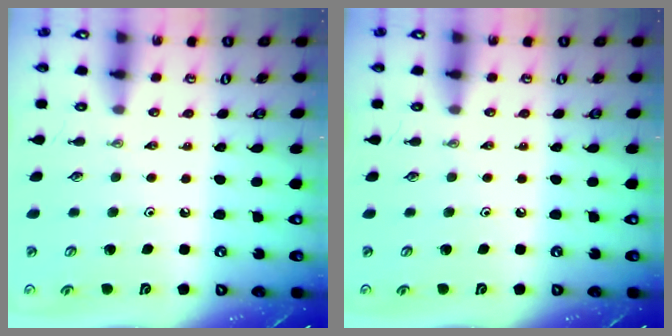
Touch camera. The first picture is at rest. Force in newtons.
{"total": 0.0}